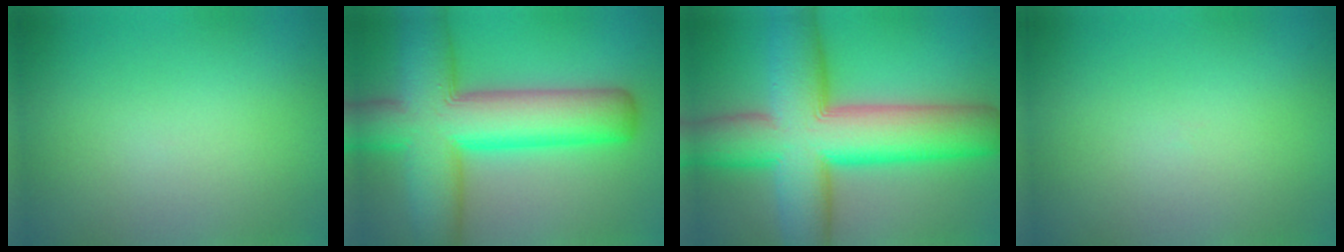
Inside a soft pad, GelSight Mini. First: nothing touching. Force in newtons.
{"total": 12.9, "press": 12.9, "slide": 0.4}
{"total": 14.3, "press": 14.3, "slide": 0.6}
{"total": 0.0}